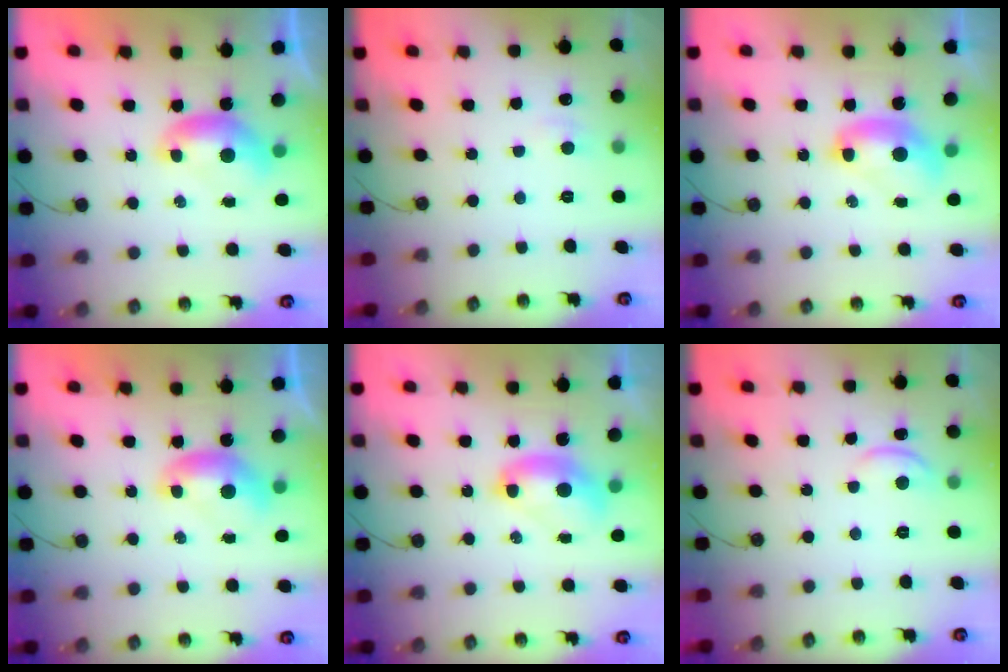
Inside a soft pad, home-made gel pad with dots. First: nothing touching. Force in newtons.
{"total": 1.0, "press": 0.8, "slide": 0.7}
{"total": 2.8, "press": 2.8, "slide": 0.1}
{"total": 0.0}
{"total": 2.7, "press": 2.7, "slide": 0.1}
{"total": 0.7, "press": 0.6, "slide": 0.3}